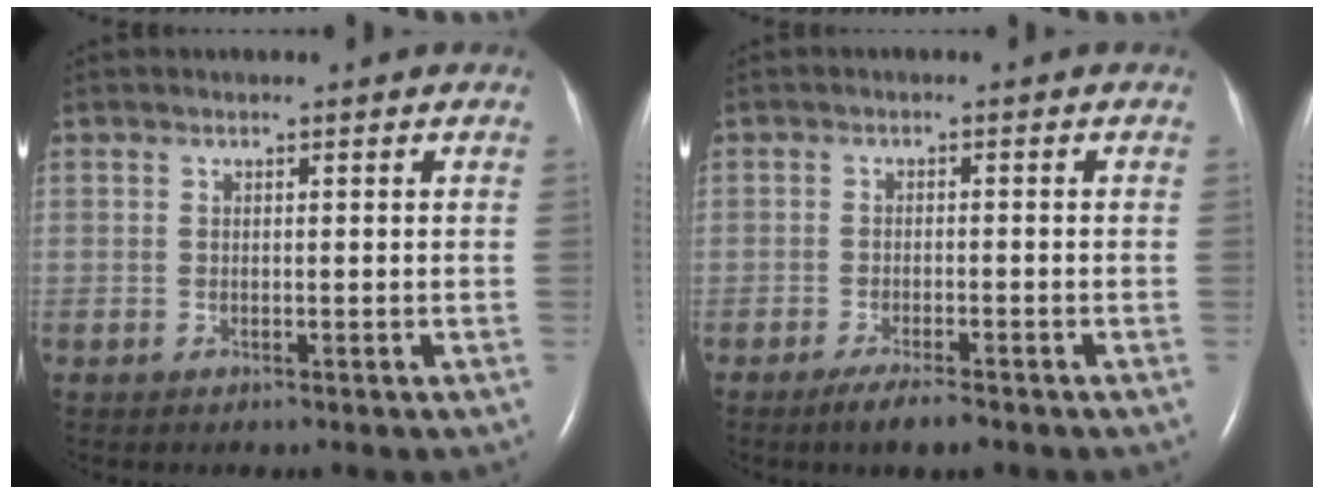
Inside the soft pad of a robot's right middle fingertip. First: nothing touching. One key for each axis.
{"total": 3.8, "fx": -2.8, "fy": 0.4, "fz": 2.5, "tx": -0.051, "ty": -0.008, "tz": -0.047}